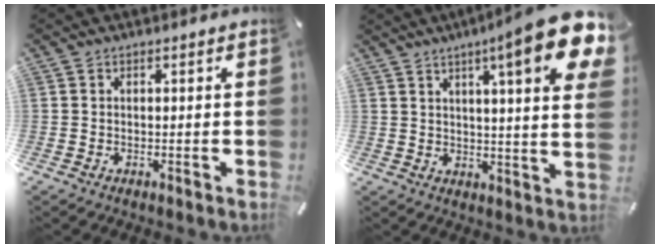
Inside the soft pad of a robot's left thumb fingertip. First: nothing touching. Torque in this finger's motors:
{"motor_torque": [2.53, 2.48, 1.69, -1.08, 0.43]}